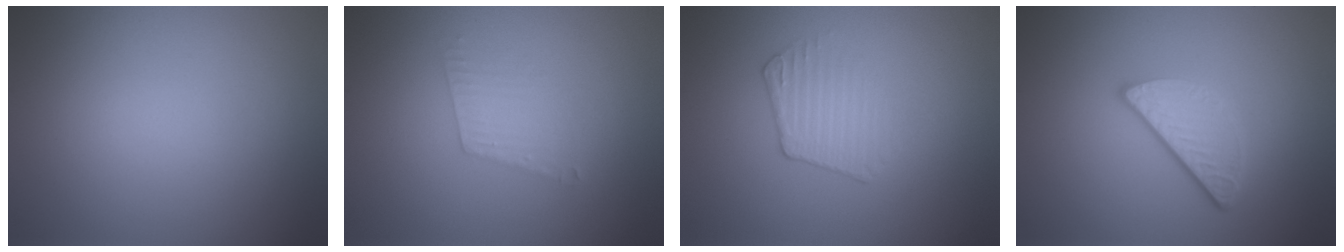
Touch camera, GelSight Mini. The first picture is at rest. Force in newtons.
{"total": 2.0, "press": 2.0, "slide": 0.1}
{"total": 1.8, "press": 1.1, "slide": 1.4}
{"total": 3.4, "press": 2.6, "slide": 2.1}